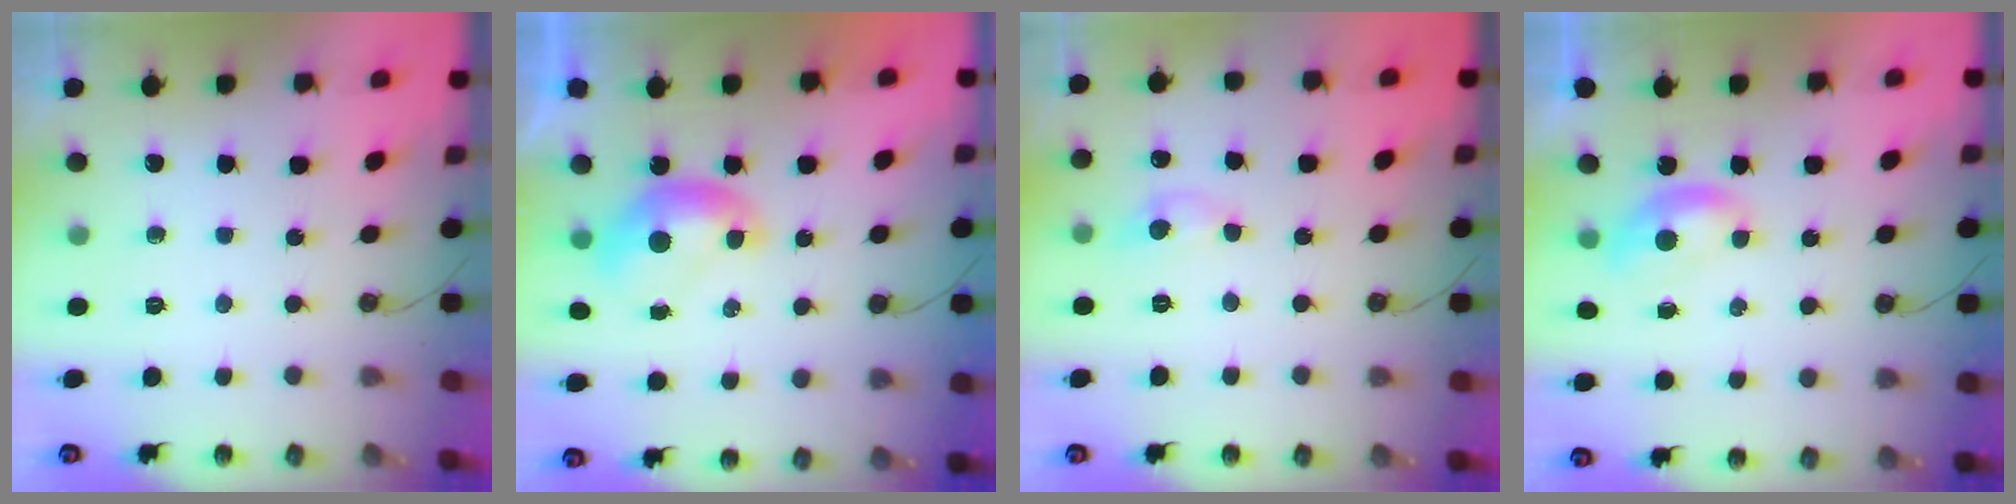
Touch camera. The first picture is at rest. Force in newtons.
{"total": 0.0}
{"total": 0.6, "press": 0.2, "slide": 0.5}
{"total": 0.5, "press": 0.4, "slide": 0.4}